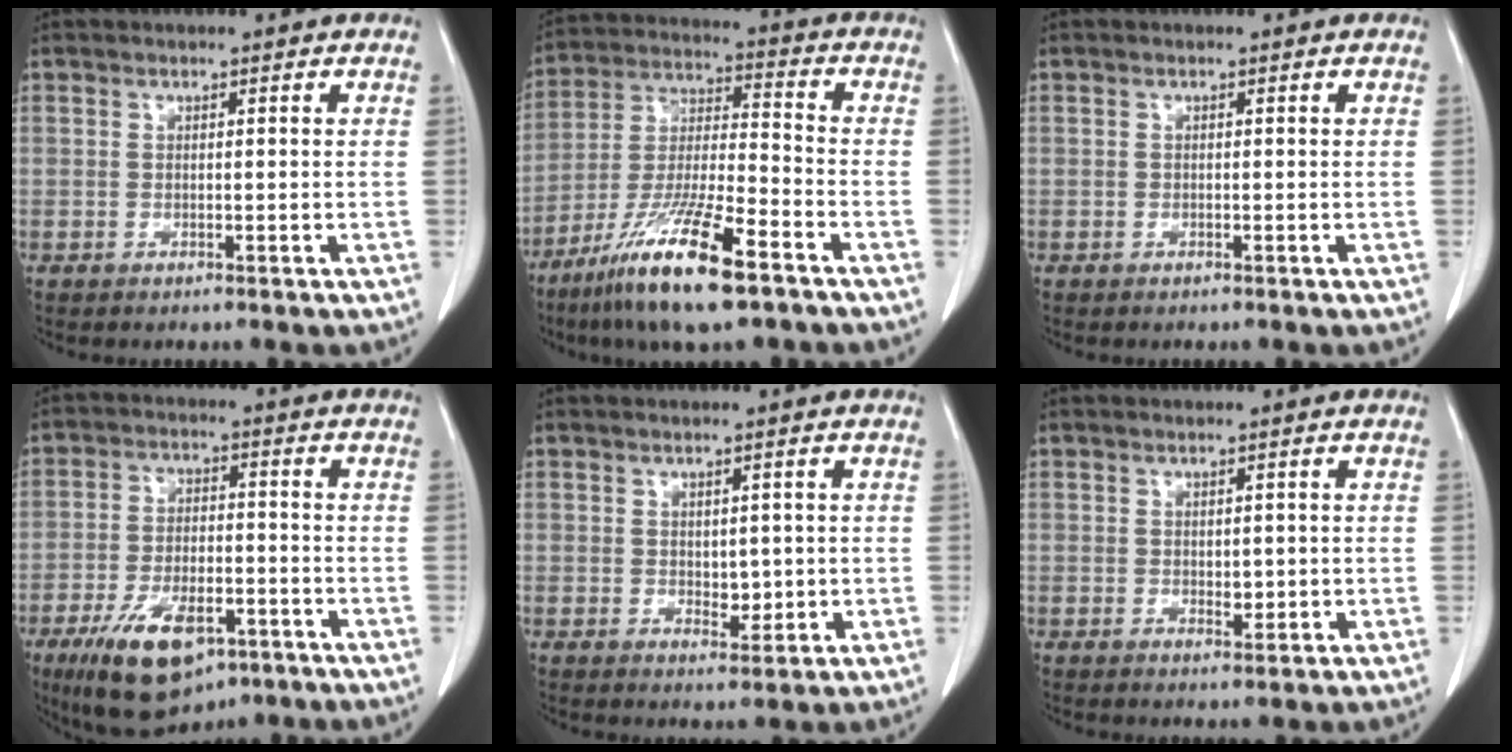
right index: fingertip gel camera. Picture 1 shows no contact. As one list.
[{"total": 16.0, "force": [-9.9, 1.9, 12.4], "torque": [-0.257, -0.037, -0.183]}, {"total": 0.0}, {"total": 13.3, "force": [-7.6, 5.8, 9.2], "torque": [-0.173, -0.010, -0.120]}, {"total": 3.2, "force": [0.0, 1.9, 2.6], "torque": [-0.035, -0.003, 0.009]}, {"total": 2.2, "force": [0.0, 1.3, 1.8], "torque": [-0.026, -0.004, 0.006]}]